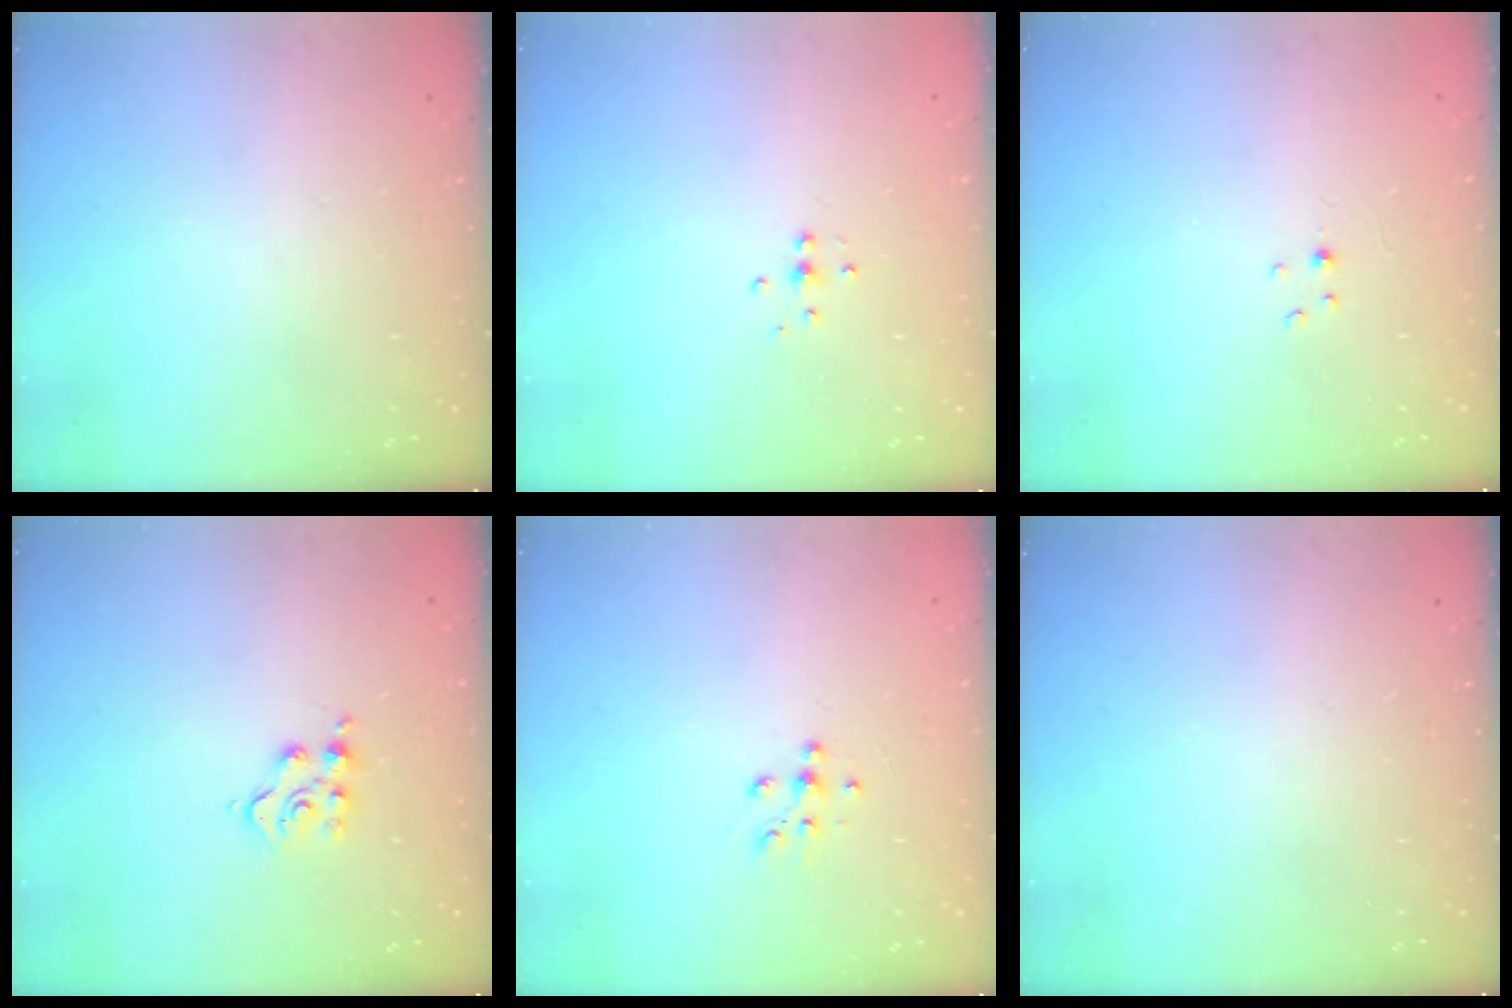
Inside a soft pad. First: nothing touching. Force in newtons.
{"total": 4.7, "press": 4.6, "slide": 0.5}
{"total": 1.4, "press": 1.3, "slide": 0.2}
{"total": 4.9, "press": 4.8, "slide": 0.5}
{"total": 5.2, "press": 5.1, "slide": 1.0}
{"total": 0.0}